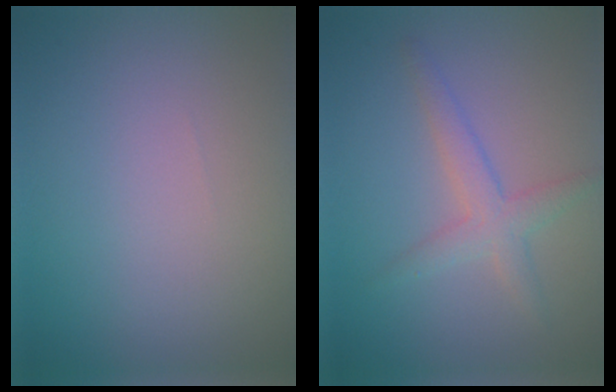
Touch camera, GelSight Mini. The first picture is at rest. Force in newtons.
{"total": 2.6, "press": 2.6, "slide": 0.2}